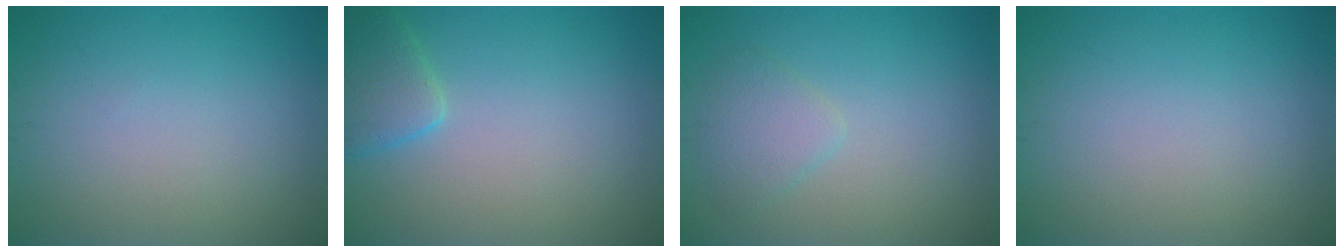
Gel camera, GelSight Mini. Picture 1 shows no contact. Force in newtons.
{"total": 2.9, "press": 2.9, "slide": 0.1}
{"total": 2.0, "press": 2.0, "slide": 0.2}
{"total": 0.0}